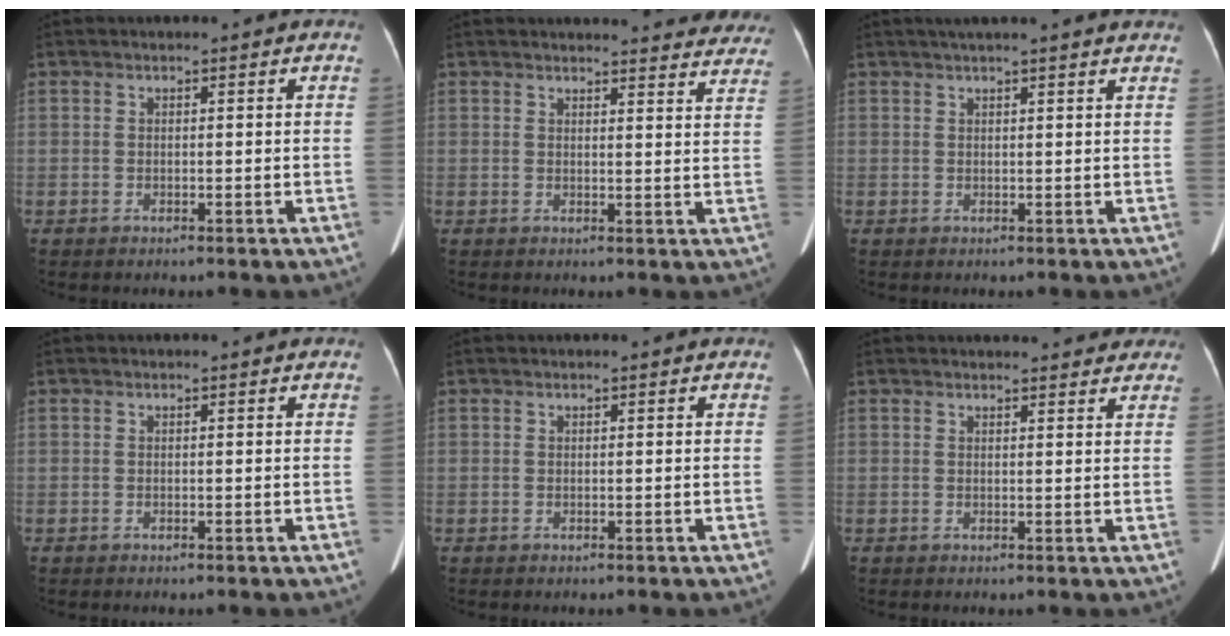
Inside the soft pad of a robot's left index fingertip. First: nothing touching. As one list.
[{"total": 19.2, "force": [18.4, 3.5, 3.9], "torque": [-0.028, -0.057, 0.190]}, {"total": 9.9, "force": [8.7, 0.5, 4.7], "torque": [-0.065, 0.031, 0.096]}, {"total": 0.0}, {"total": 0.0}, {"total": 9.3, "force": [8.6, 2.2, 2.8], "torque": [-0.020, 0.002, 0.084]}]